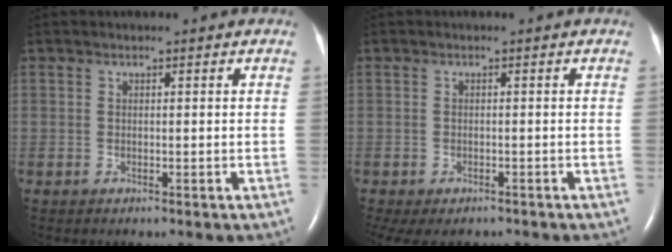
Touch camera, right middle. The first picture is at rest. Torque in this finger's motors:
{"motor_torque": [0.87, -1.27, 0.17, 0.04]}